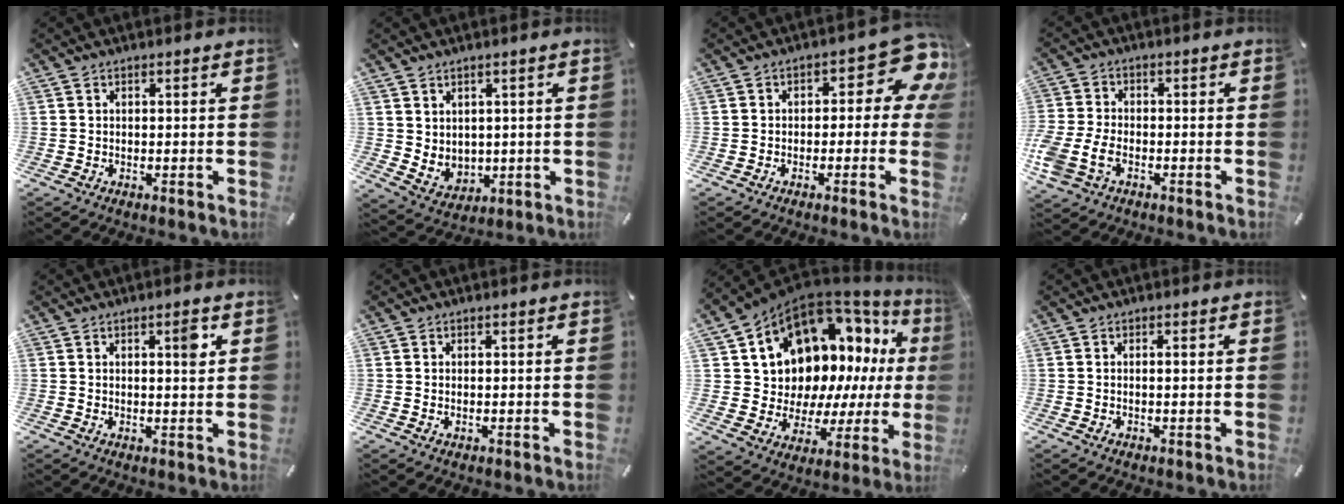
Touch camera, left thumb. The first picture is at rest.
{"total": 5.2, "force": [2.9, 4.3, 0.2], "torque": [-0.009, -0.029, 0.060]}
{"total": 11.2, "force": [3.8, 5.7, 8.9], "torque": [-0.110, -0.027, 0.066]}
{"total": 7.5, "force": [-2.8, 5.2, 4.7], "torque": [-0.114, 0.006, -0.052]}
{"total": 4.2, "force": [1.5, 1.1, 3.7], "torque": [-0.047, -0.010, 0.017]}
{"total": 0.7, "force": [0.1, 0.3, 0.6], "torque": [-0.006, -0.005, 0.001]}
{"total": 13.3, "force": [7.2, 9.6, 5.8], "torque": [-0.099, -0.096, 0.145]}
{"total": 1.2, "force": [0.1, 0.0, 1.2], "torque": [-0.025, -0.004, 0.002]}